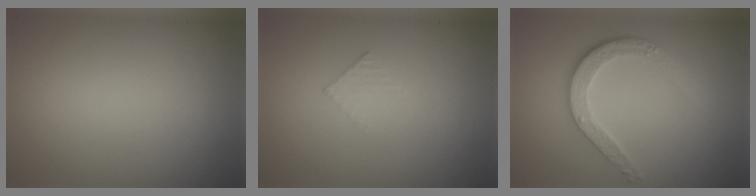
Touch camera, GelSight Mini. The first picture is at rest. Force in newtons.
{"total": 1.1, "press": 1.1, "slide": 0.0}
{"total": 3.8, "press": 2.8, "slide": 2.5}